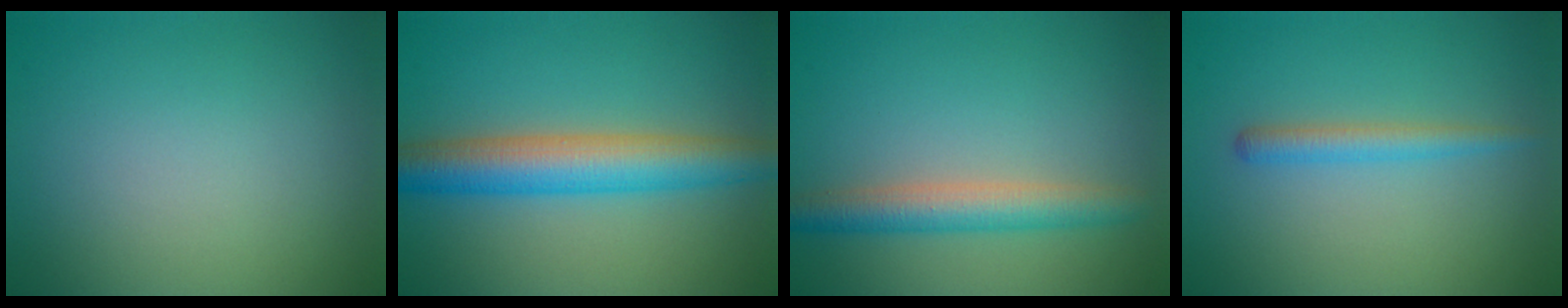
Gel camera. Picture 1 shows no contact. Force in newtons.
{"total": 6.4, "press": 6.4, "slide": 0.0}
{"total": 3.8, "press": 3.8, "slide": 0.1}
{"total": 1.9, "press": 1.9, "slide": 0.0}